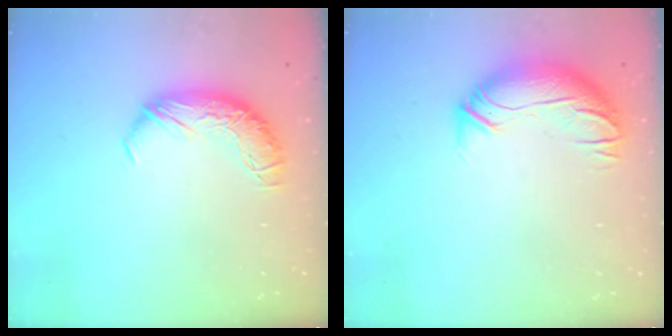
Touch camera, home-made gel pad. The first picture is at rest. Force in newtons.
{"total": 3.2, "press": 1.3, "slide": 2.9}